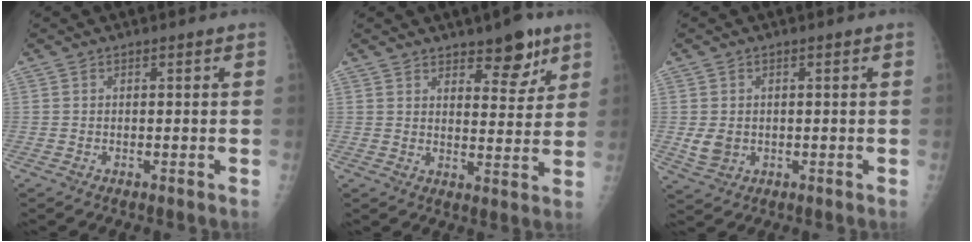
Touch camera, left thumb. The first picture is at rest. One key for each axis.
{"total": 7.9, "fx": 5.3, "fy": 3.4, "fz": 4.8, "tx": -0.034, "ty": -0.034, "tz": 0.076}
{"total": 3.6, "fx": -0.1, "fy": 2.9, "fz": 2.0, "tx": -0.031, "ty": -0.006, "tz": 0.007}